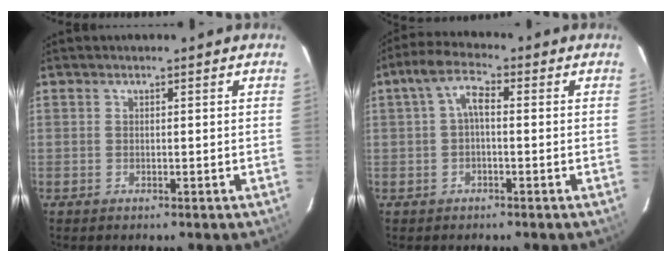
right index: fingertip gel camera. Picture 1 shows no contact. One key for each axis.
{"total": 4.4, "fx": 0.1, "fy": 1.7, "fz": 4.0, "tx": -0.085, "ty": 0.018, "tz": 0.002}